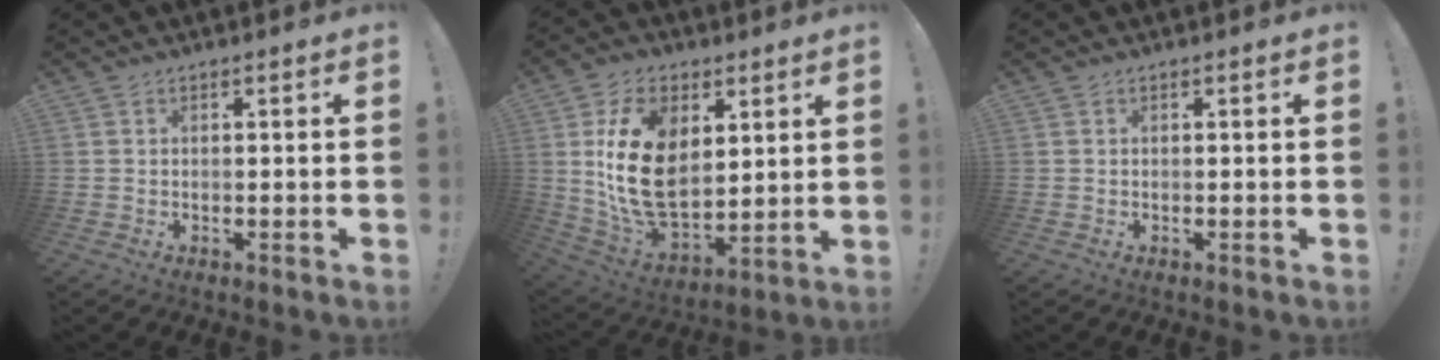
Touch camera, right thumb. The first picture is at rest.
{"total": 20.4, "force": [5.0, 14.0, 13.9], "torque": [-0.263, -0.033, 0.094]}
{"total": 0.0}